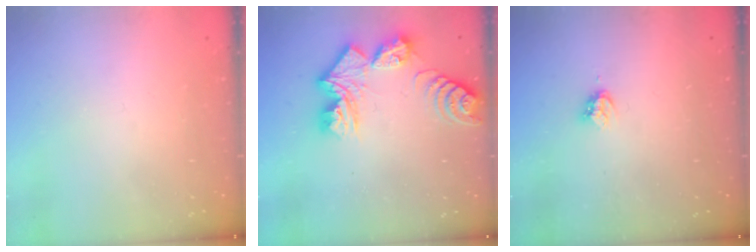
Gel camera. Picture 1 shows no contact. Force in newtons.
{"total": 14.4, "press": 14.3, "slide": 1.6}
{"total": 3.6, "press": 3.6, "slide": 0.7}